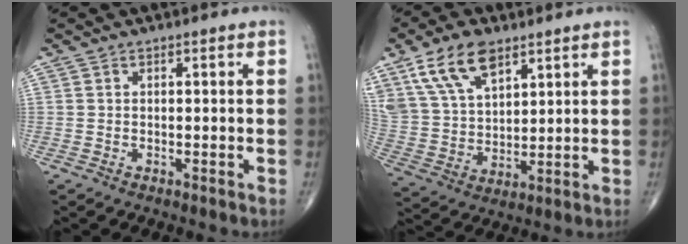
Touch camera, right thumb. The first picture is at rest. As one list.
[{"total": 13.4, "force": [8.0, 6.9, 8.2], "torque": [-0.140, -0.023, 0.162]}]